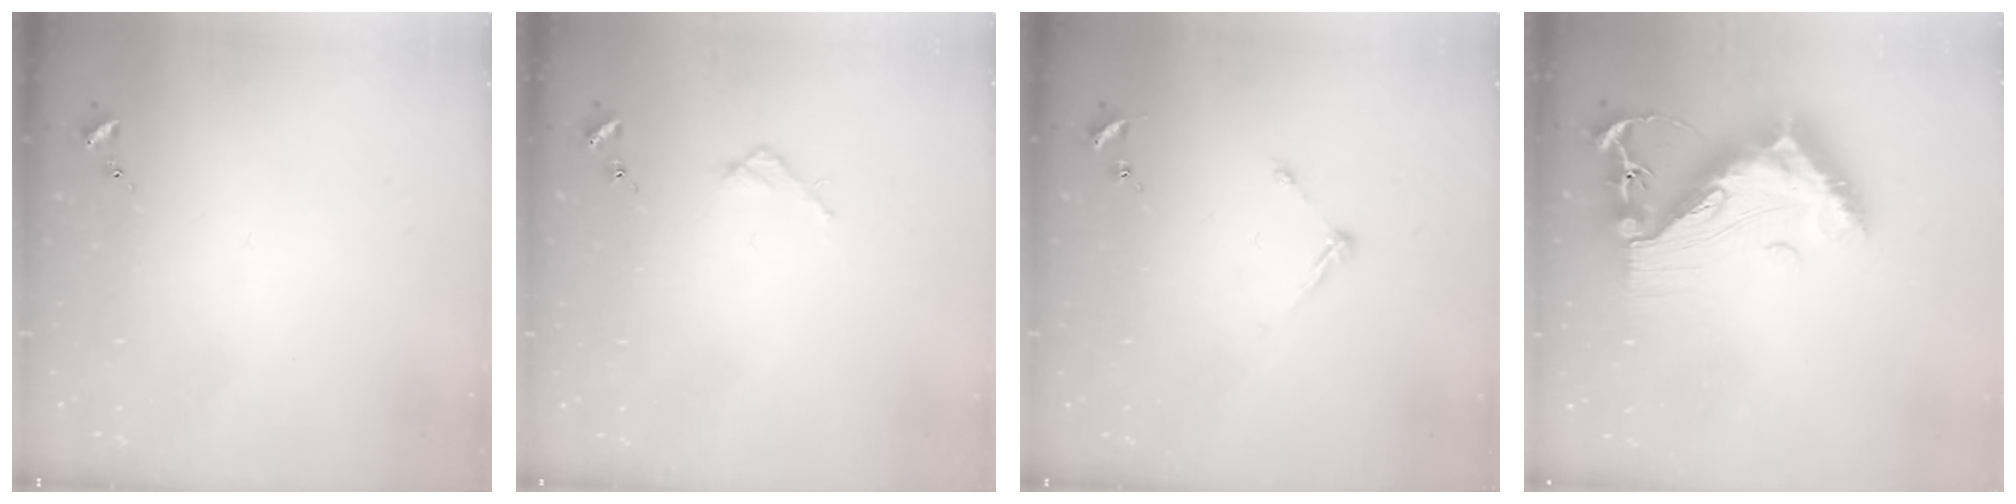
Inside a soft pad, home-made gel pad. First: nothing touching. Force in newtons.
{"total": 2.7, "press": 2.7, "slide": 0.3}
{"total": 4.8, "press": 4.8, "slide": 0.6}
{"total": 19.1, "press": 19.1, "slide": 1.6}